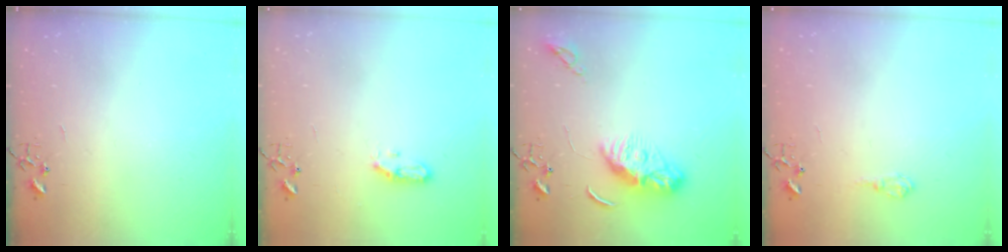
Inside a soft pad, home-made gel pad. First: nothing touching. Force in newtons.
{"total": 5.5, "press": 5.5, "slide": 0.7}
{"total": 9.5, "press": 9.5, "slide": 0.5}
{"total": 6.8, "press": 6.7, "slide": 0.8}